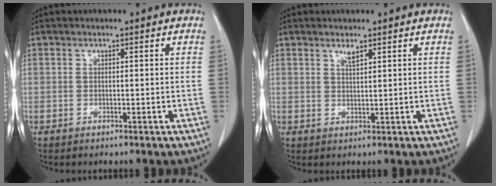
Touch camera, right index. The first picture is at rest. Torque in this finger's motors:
{"motor_torque": [0.08, 0.03, 0.00, 0.03]}